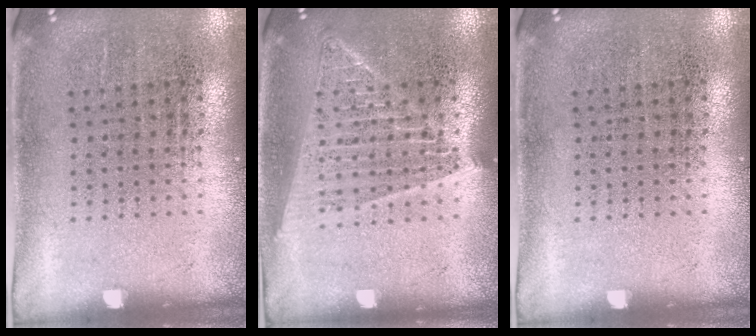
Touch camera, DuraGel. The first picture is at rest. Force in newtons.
{"total": 1.5, "press": 1.4, "slide": 0.6}
{"total": 0.0}